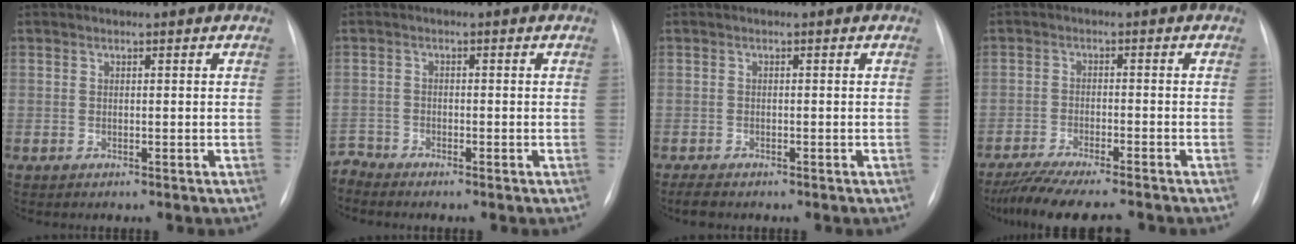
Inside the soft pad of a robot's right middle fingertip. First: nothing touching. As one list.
[{"total": 2.0, "force": [-1.9, 0.0, -0.5], "torque": [0.013, -0.008, -0.037]}, {"total": 2.3, "force": [-1.9, 0.8, 1.2], "torque": [-0.025, -0.004, -0.025]}, {"total": 11.5, "force": [-10.0, 0.8, 5.5], "torque": [-0.081, -0.023, -0.154]}]